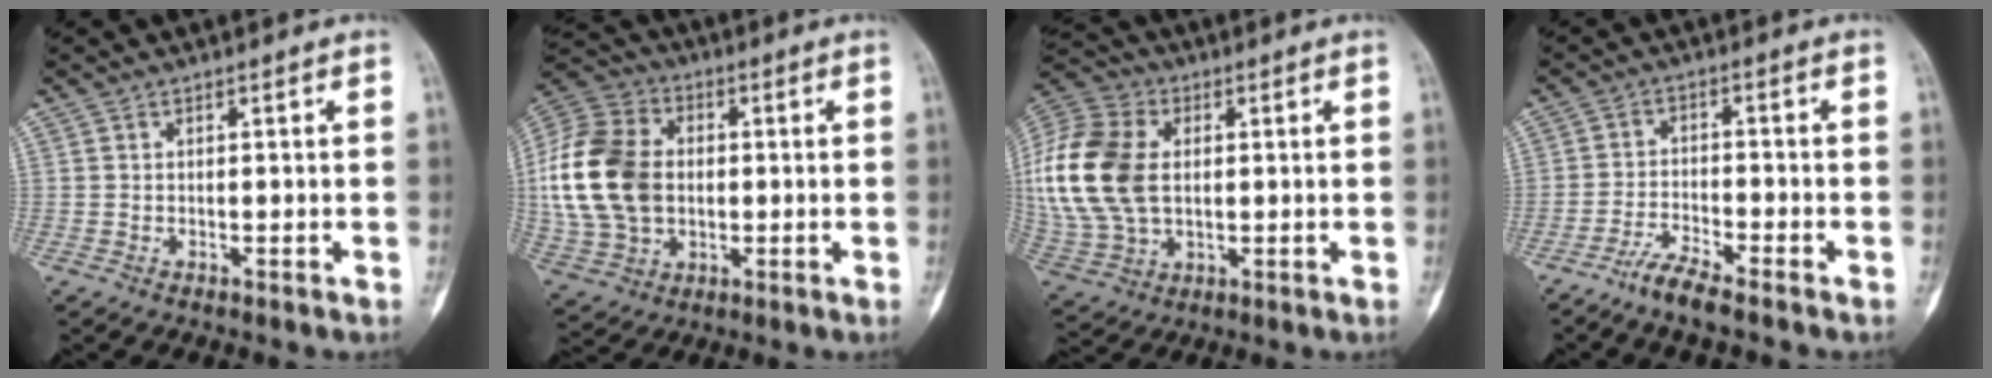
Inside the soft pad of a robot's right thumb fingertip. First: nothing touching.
{"total": 19.4, "force": [0.5, 14.0, 13.4], "torque": [-0.257, 0.014, 0.011]}
{"total": 21.2, "force": [2.0, 14.3, 15.5], "torque": [-0.346, 0.003, 0.044]}
{"total": 5.0, "force": [-4.1, 0.4, 2.8], "torque": [-0.066, 0.014, -0.086]}